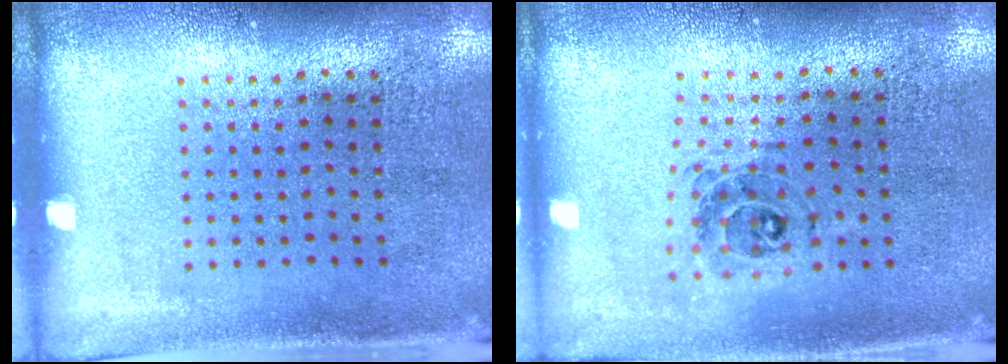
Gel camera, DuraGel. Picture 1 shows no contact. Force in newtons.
{"total": 0.8, "press": 0.8, "slide": 0.1}